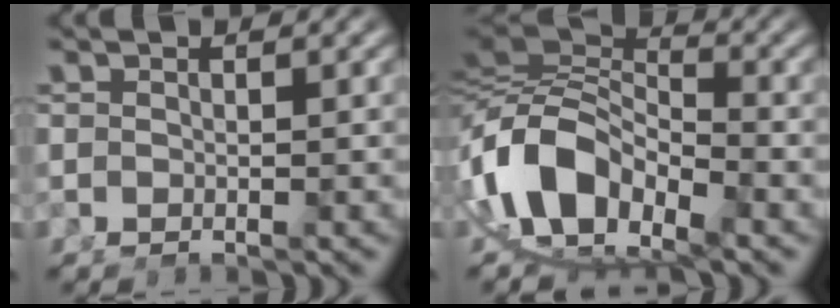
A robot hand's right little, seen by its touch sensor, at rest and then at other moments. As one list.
[{"total": 15.6, "force": [-2.7, 12.3, 9.3], "torque": [-0.219, -0.053, -0.034]}]